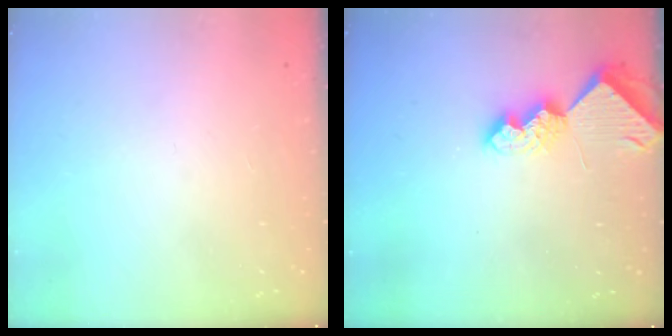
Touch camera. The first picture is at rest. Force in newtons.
{"total": 7.5, "press": 7.5, "slide": 0.5}